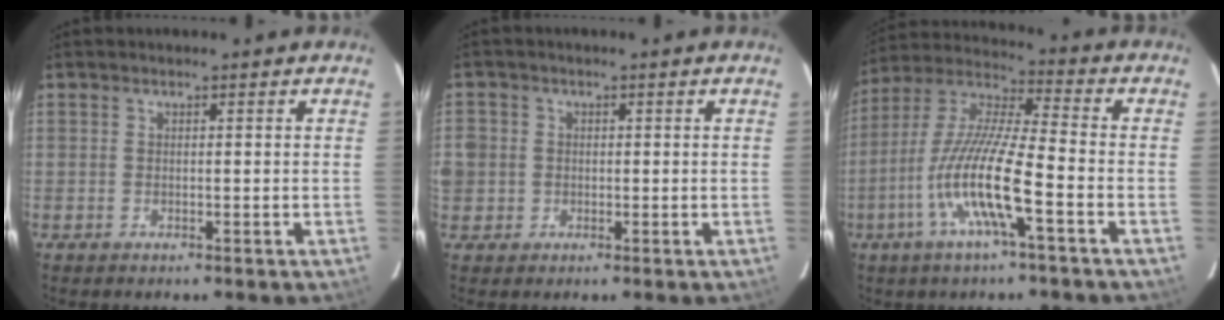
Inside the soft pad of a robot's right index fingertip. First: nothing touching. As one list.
[{"total": 5.0, "force": [-0.4, 4.8, 1.3], "torque": [-0.036, 0.011, -0.003]}, {"total": 14.8, "force": [-5.7, 1.5, 13.6], "torque": [-0.274, -0.006, -0.117]}]